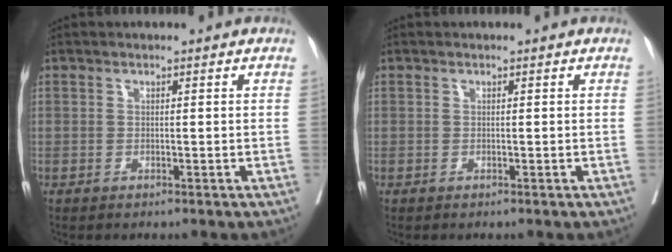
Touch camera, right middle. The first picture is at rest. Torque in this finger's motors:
{"motor_torque": [-0.20, -0.19, 0.02, 0.01]}